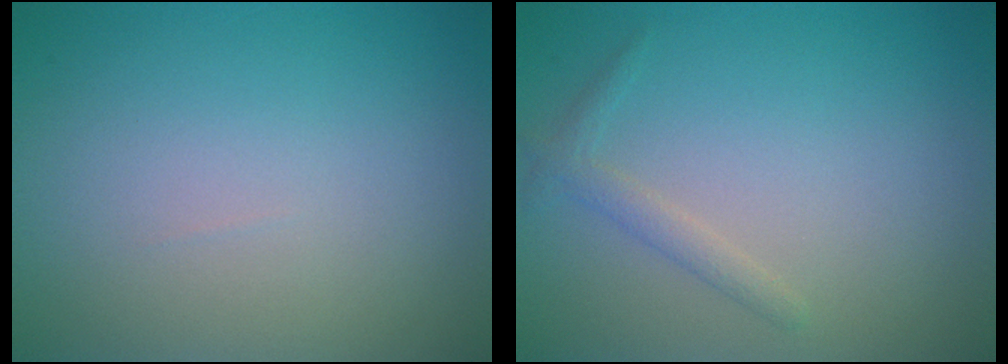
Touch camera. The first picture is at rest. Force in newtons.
{"total": 1.3, "press": 1.3, "slide": 0.1}